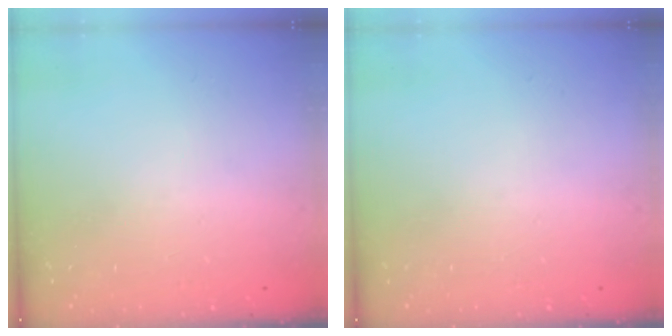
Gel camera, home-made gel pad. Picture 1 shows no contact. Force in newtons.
{"total": 0.0}